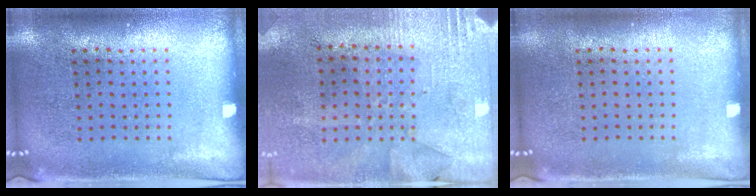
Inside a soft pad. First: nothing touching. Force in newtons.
{"total": 2.7, "press": 2.3, "slide": 1.5}
{"total": 0.0}